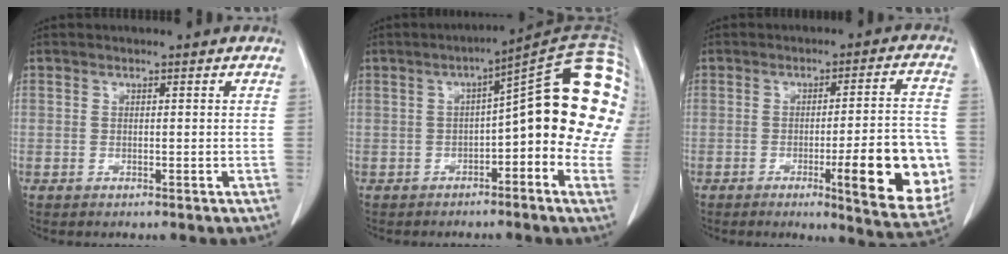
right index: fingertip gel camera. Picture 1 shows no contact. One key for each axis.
{"total": 18.4, "fx": 1.5, "fy": 3.5, "fz": 18.0, "tx": -0.209, "ty": 0.048, "tz": 0.016}
{"total": 14.5, "fx": -3.8, "fy": 1.8, "fz": 13.8, "tx": -0.161, "ty": -0.005, "tz": -0.045}